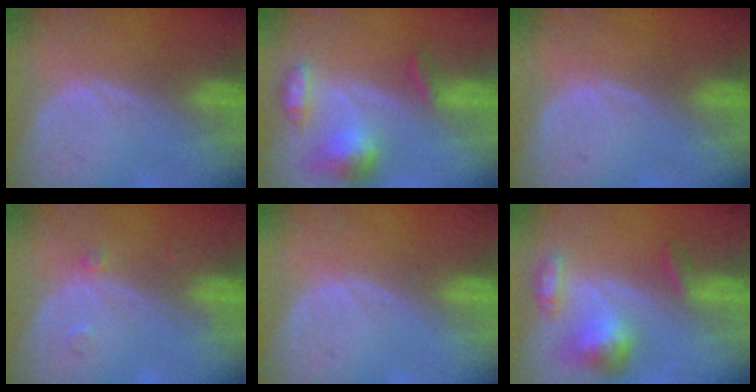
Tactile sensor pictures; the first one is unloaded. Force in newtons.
{"total": 7.1, "press": 6.6, "slide": 2.6}
{"total": 0.0}
{"total": 1.3, "press": 1.3, "slide": 0.1}
{"total": 0.0}
{"total": 6.7, "press": 6.3, "slide": 2.5}